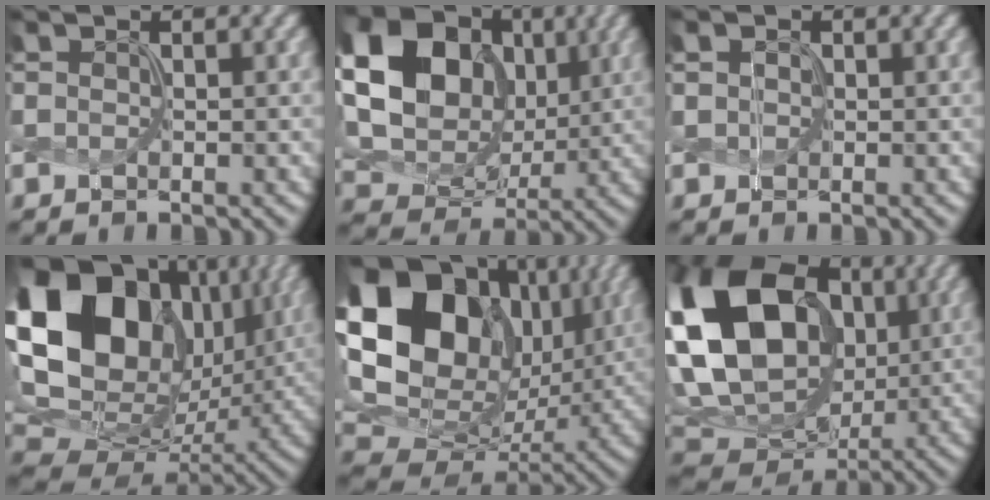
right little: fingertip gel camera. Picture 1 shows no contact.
{"total": 18.4, "force": [4.7, 15.2, 9.2], "torque": [-0.244, 0.041, 0.096]}
{"total": 1.0, "force": [-0.4, -0.3, -0.8], "torque": [-0.008, -0.001, 0.019]}
{"total": 18.4, "force": [5.1, 13.6, 11.3], "torque": [-0.265, 0.029, 0.124]}
{"total": 18.0, "force": [4.6, 13.6, 11.0], "torque": [-0.251, 0.025, 0.114]}
{"total": 18.6, "force": [3.2, 14.0, 11.9], "torque": [-0.263, 0.030, 0.083]}